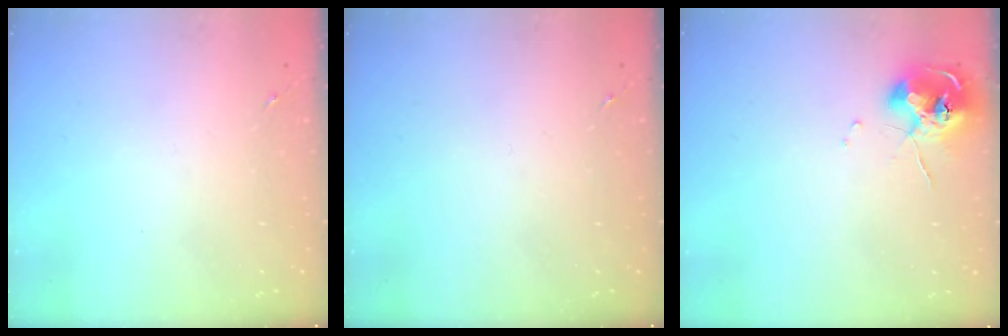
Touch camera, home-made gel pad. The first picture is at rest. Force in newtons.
{"total": 0.0}
{"total": 10.0, "press": 9.9, "slide": 1.4}